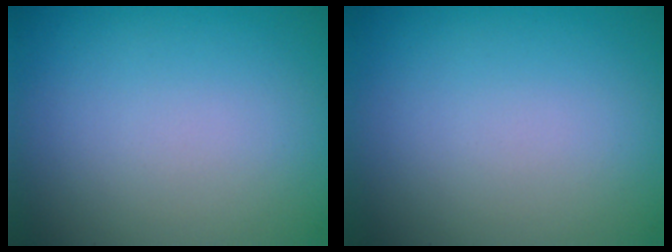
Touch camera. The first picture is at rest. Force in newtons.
{"total": 0.0}